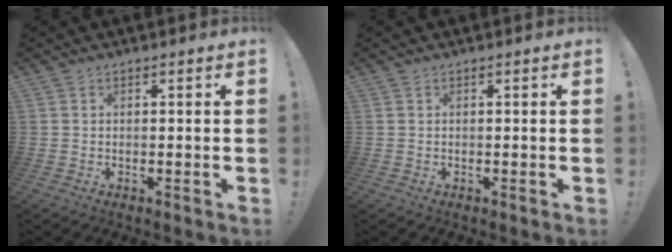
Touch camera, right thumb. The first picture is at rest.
{"total": 0.0}